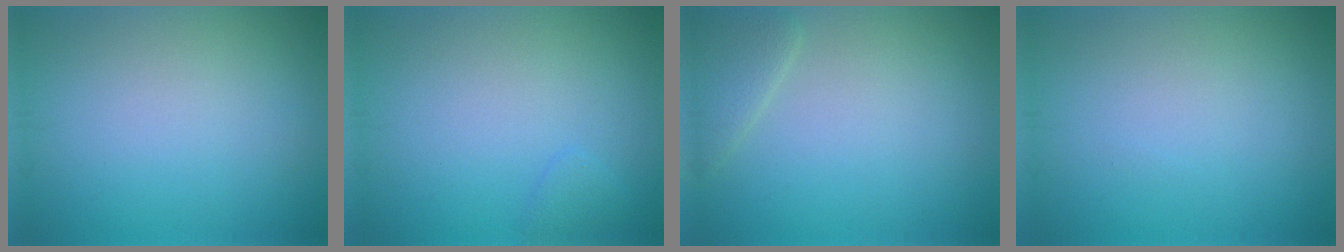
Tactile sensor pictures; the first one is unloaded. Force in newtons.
{"total": 0.9, "press": 0.9, "slide": 0.1}
{"total": 2.2, "press": 2.2, "slide": 0.2}
{"total": 0.0}